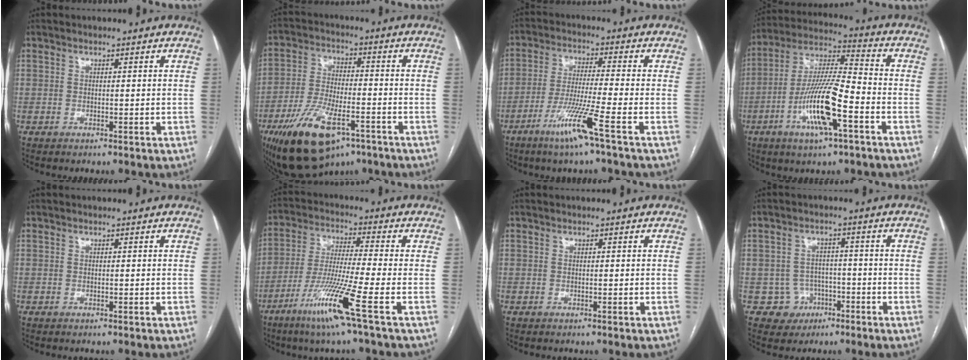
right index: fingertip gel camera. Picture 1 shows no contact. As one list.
[{"total": 15.6, "force": [-8.6, 6.2, 11.5], "torque": [-0.223, -0.009, -0.140]}, {"total": 9.1, "force": [-5.0, -1.3, 7.5], "torque": [-0.147, -0.022, -0.099]}, {"total": 14.7, "force": [-5.5, 2.0, 13.5], "torque": [-0.268, -0.004, -0.100]}, {"total": 0.0}, {"total": 11.9, "force": [-6.0, -1.7, 10.1], "torque": [-0.200, -0.032, -0.120]}, {"total": 0.0}, {"total": 4.7, "force": [-2.0, 4.3, 0.0], "torque": [0.010, 0.016, -0.027]}]